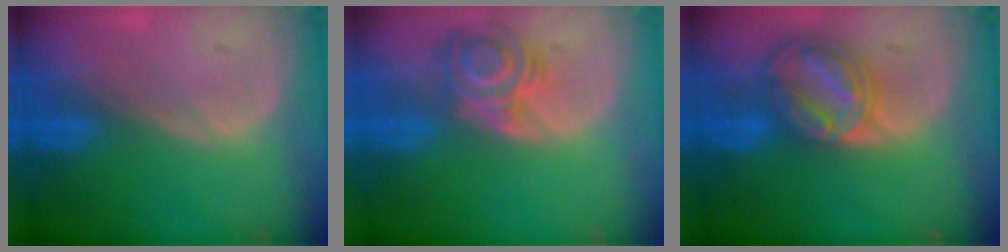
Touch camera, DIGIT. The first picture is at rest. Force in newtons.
{"total": 5.8, "press": 5.8, "slide": 0.3}
{"total": 8.7, "press": 7.5, "slide": 4.6}